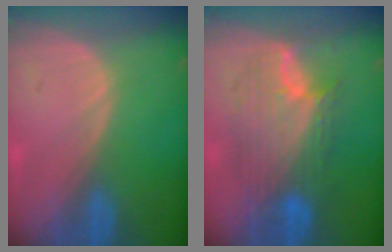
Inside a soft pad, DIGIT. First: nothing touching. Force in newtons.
{"total": 9.8, "press": 9.8, "slide": 0.6}